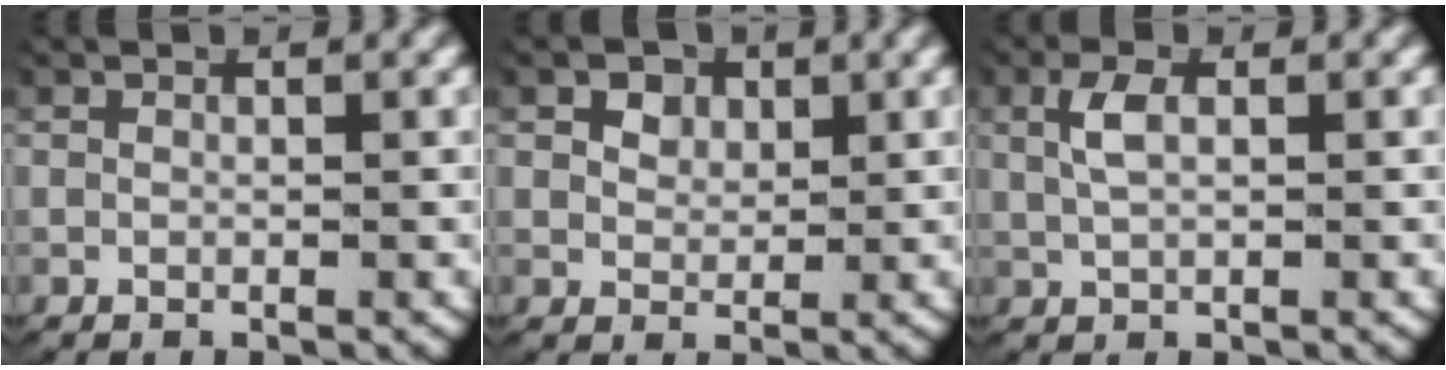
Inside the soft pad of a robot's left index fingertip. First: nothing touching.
{"total": 1.8, "force": [1.1, 1.3, 0.7], "torque": [-0.013, -0.009, 0.026]}
{"total": 2.1, "force": [0.6, 0.8, 1.8], "torque": [-0.049, 0.000, 0.015]}